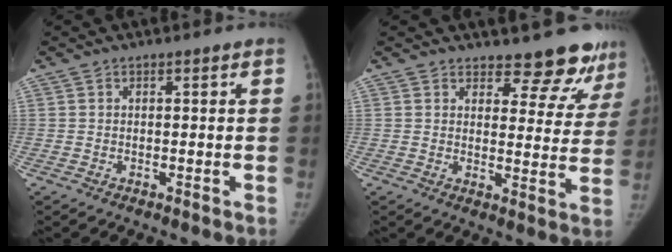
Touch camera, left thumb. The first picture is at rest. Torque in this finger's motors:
{"motor_torque": [-0.04, 0.16, 0.27, 0.13, -0.05]}